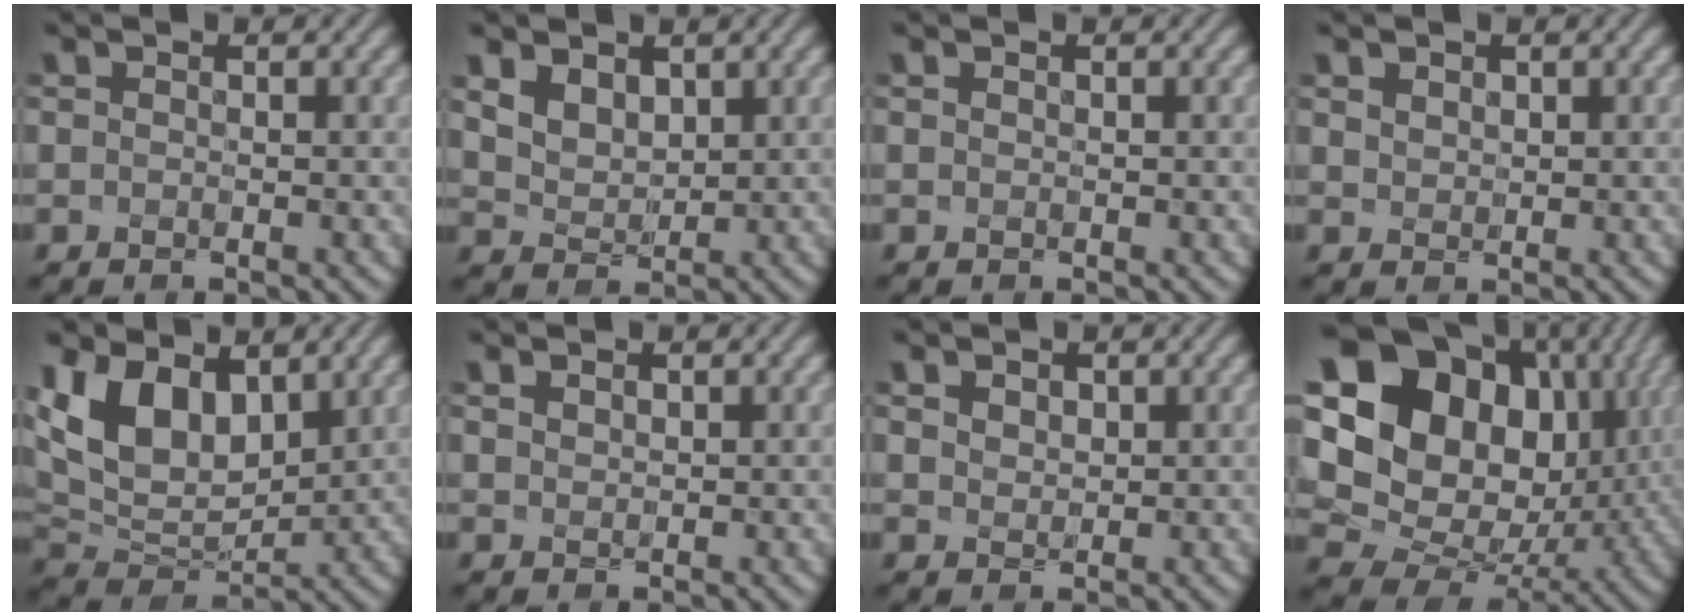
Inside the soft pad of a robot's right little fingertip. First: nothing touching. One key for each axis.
{"total": 6.8, "fx": 3.6, "fy": 4.8, "fz": 3.1, "tx": -0.079, "ty": 0.019, "tz": 0.064}
{"total": 0.0}
{"total": 2.9, "fx": 1.5, "fy": 2.1, "fz": 1.4, "tx": -0.040, "ty": 0.014, "tz": 0.019}
{"total": 6.9, "fx": 2.5, "fy": 4.3, "fz": 4.7, "tx": -0.107, "ty": -0.010, "tz": 0.052}
{"total": 1.5, "fx": 0.9, "fy": 0.9, "fz": 0.6, "tx": -0.027, "ty": 0.008, "tz": 0.013}
{"total": 2.8, "fx": 1.5, "fy": 1.9, "fz": 1.3, "tx": -0.038, "ty": 0.011, "tz": 0.023}
{"total": 18.6, "fx": 5.0, "fy": 15.1, "fz": 9.6, "tx": -0.224, "ty": 0.022, "tz": 0.110}